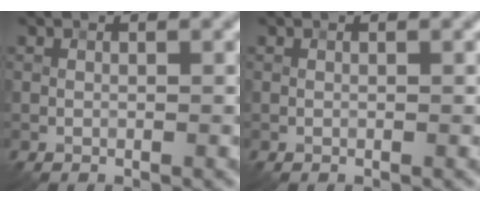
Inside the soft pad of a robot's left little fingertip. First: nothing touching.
{"total": 0.0}